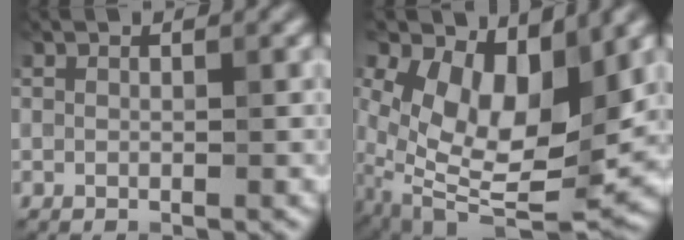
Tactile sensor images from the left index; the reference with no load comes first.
{"total": 9.5, "force": [2.3, 5.3, 7.5], "torque": [-0.146, -0.023, 0.050]}